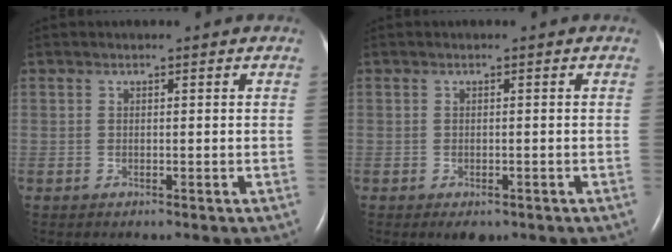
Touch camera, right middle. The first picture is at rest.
{"total": 1.9, "force": [-1.1, 1.0, 1.2], "torque": [-0.016, -0.001, -0.007]}